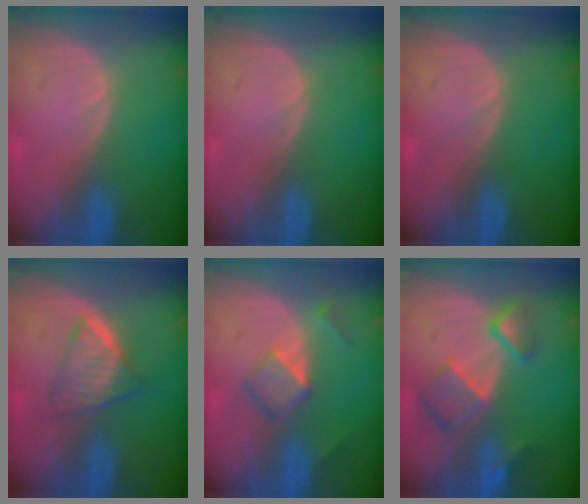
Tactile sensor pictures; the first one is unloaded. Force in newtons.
{"total": 0.0}
{"total": 0.0}
{"total": 6.4, "press": 5.4, "slide": 3.4}
{"total": 5.3, "press": 4.5, "slide": 2.9}
{"total": 7.9, "press": 6.9, "slide": 4.0}